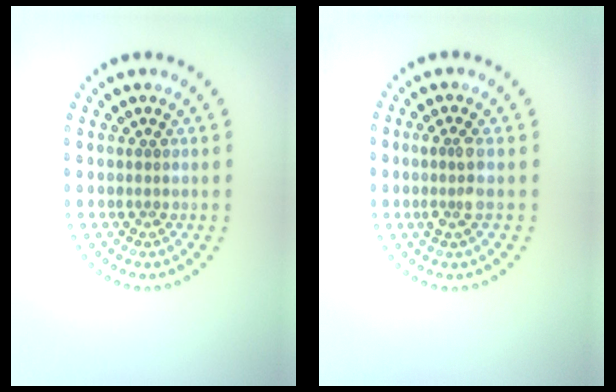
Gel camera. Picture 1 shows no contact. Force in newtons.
{"total": 1.8, "press": 1.6, "slide": 0.9}